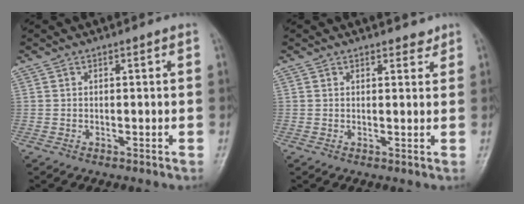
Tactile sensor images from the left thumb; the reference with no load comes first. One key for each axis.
{"total": 1.9, "fx": 1.6, "fy": 0.9, "fz": 0.5, "tx": 0.008, "ty": -0.010, "tz": 0.017}